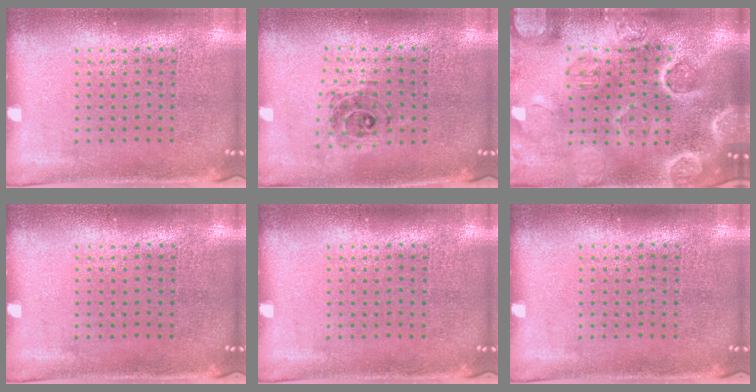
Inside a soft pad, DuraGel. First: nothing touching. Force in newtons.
{"total": 0.8, "press": 0.8, "slide": 0.2}
{"total": 5.0, "press": 4.4, "slide": 2.4}
{"total": 0.0}
{"total": 0.0}
{"total": 0.0}